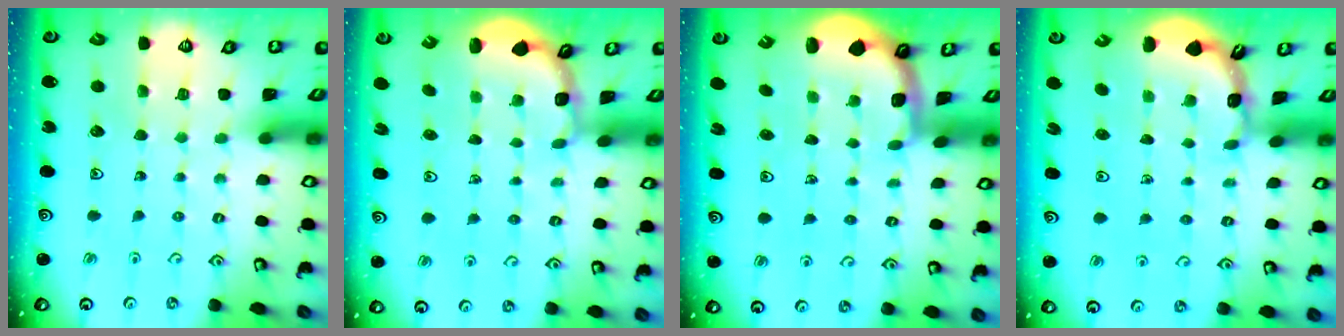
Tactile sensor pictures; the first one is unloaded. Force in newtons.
{"total": 2.5, "press": 1.9, "slide": 1.6}
{"total": 1.5, "press": 1.5, "slide": 0.2}
{"total": 1.9, "press": 1.9, "slide": 0.1}